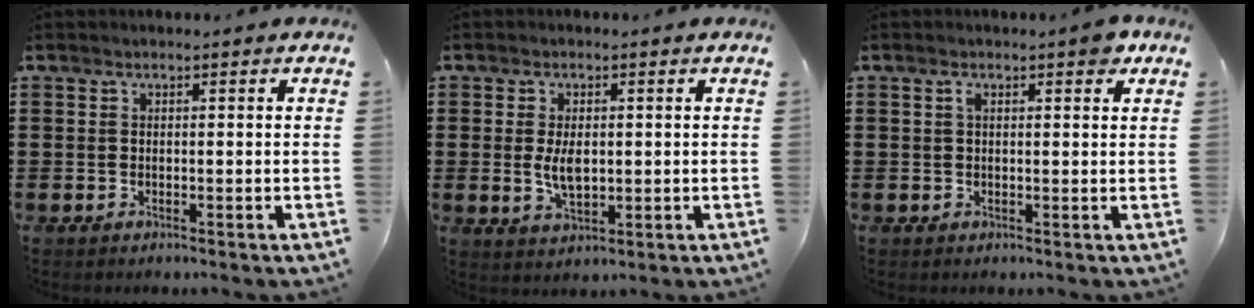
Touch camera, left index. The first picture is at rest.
{"total": 4.5, "force": [0.1, 2.4, 3.9], "torque": [-0.085, 0.003, -0.001]}
{"total": 2.4, "force": [1.3, 0.5, 1.9], "torque": [-0.033, 0.001, 0.020]}